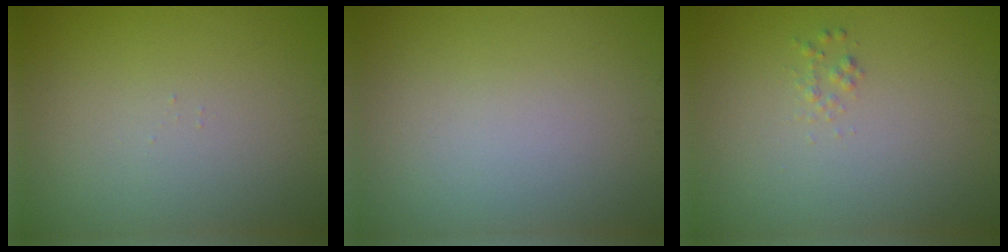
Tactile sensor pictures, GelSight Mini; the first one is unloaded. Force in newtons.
{"total": 0.0}
{"total": 0.7, "press": 0.7, "slide": 0.0}